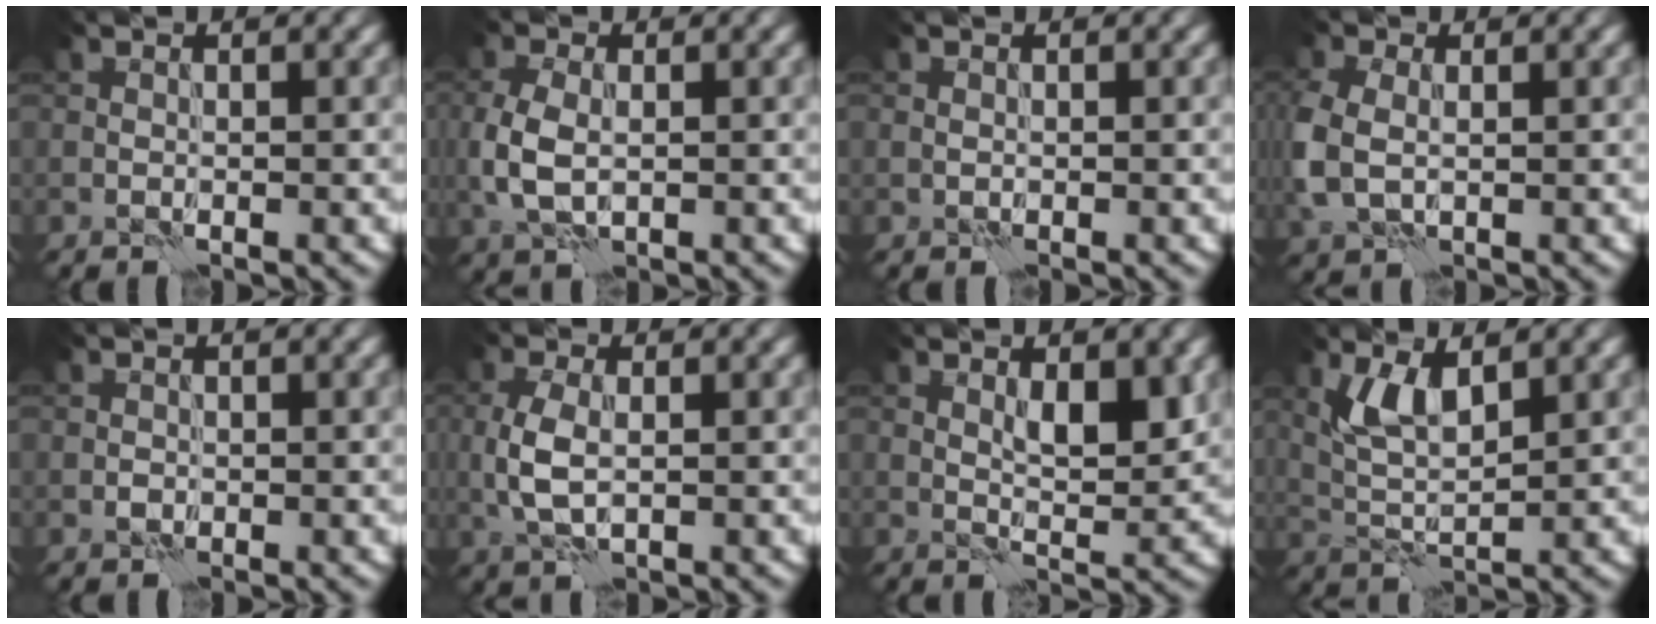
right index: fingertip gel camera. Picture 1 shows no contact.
{"total": 3.9, "force": [-0.1, 2.5, 3.0], "torque": [-0.081, 0.000, -0.001]}
{"total": 0.0}
{"total": 4.9, "force": [-0.2, 3.5, 3.4], "torque": [-0.103, -0.008, -0.001]}
{"total": 0.5, "force": [-0.2, 0.5, 0.2], "torque": [0.000, -0.002, -0.005]}
{"total": 3.6, "force": [0.0, 2.0, 3.1], "torque": [-0.077, 0.002, 0.000]}
{"total": 3.3, "force": [1.2, 1.1, 2.9], "torque": [-0.047, 0.000, 0.023]}
{"total": 4.0, "force": [1.9, 1.4, 3.2], "torque": [-0.074, -0.001, 0.039]}